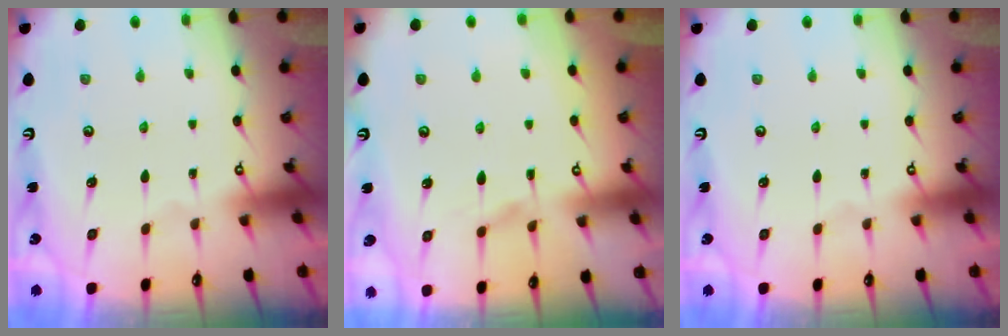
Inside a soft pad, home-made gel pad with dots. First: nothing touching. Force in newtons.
{"total": 1.3, "press": 0.3, "slide": 1.3}
{"total": 0.0}